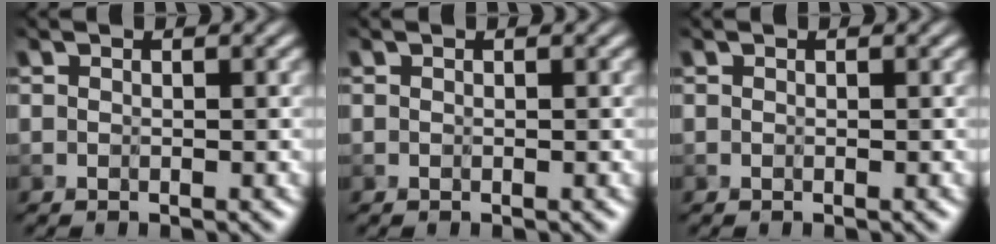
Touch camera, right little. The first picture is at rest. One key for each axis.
{"total": 0.0}
{"total": 0.0}